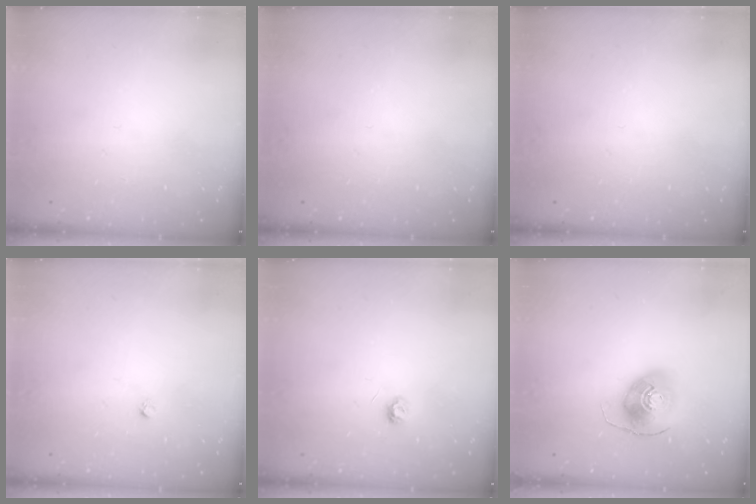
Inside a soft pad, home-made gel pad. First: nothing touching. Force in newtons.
{"total": 0.0}
{"total": 0.0}
{"total": 1.6, "press": 1.5, "slide": 0.1}
{"total": 4.3, "press": 4.3, "slide": 0.5}
{"total": 10.0, "press": 9.9, "slide": 1.4}